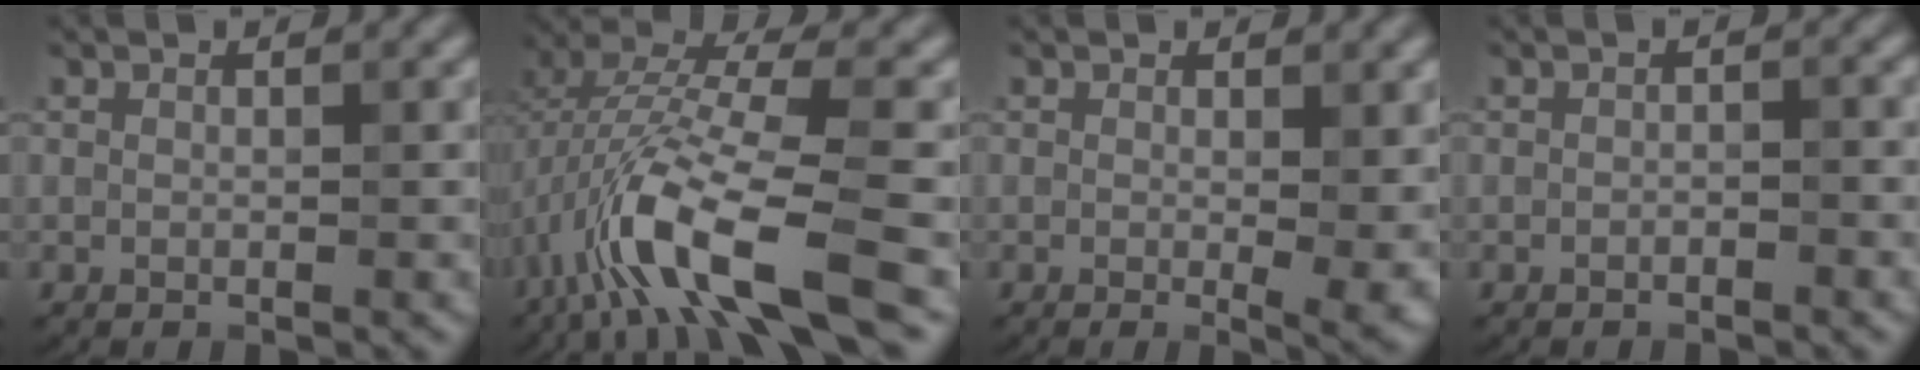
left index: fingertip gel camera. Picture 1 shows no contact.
{"total": 9.8, "force": [-4.1, 3.1, 8.4], "torque": [-0.170, 0.010, -0.083]}
{"total": 2.8, "force": [0.0, 0.8, 2.7], "torque": [-0.035, -0.009, 0.000]}
{"total": 0.8, "force": [-0.5, 0.3, 0.6], "torque": [-0.008, 0.001, -0.008]}